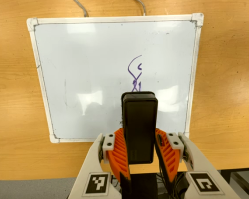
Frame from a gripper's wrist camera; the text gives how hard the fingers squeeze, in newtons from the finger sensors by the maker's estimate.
{"total": 5.9, "left": 5.2, "right": 6.6}